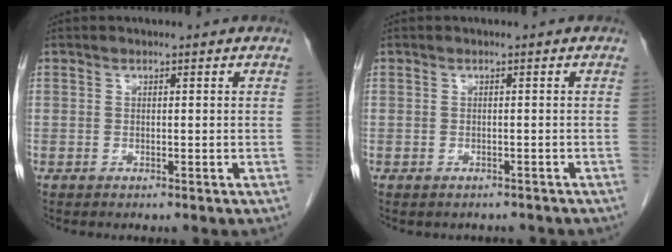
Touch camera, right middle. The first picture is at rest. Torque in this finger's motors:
{"motor_torque": [0.04, -0.02, -0.03, 0.00]}